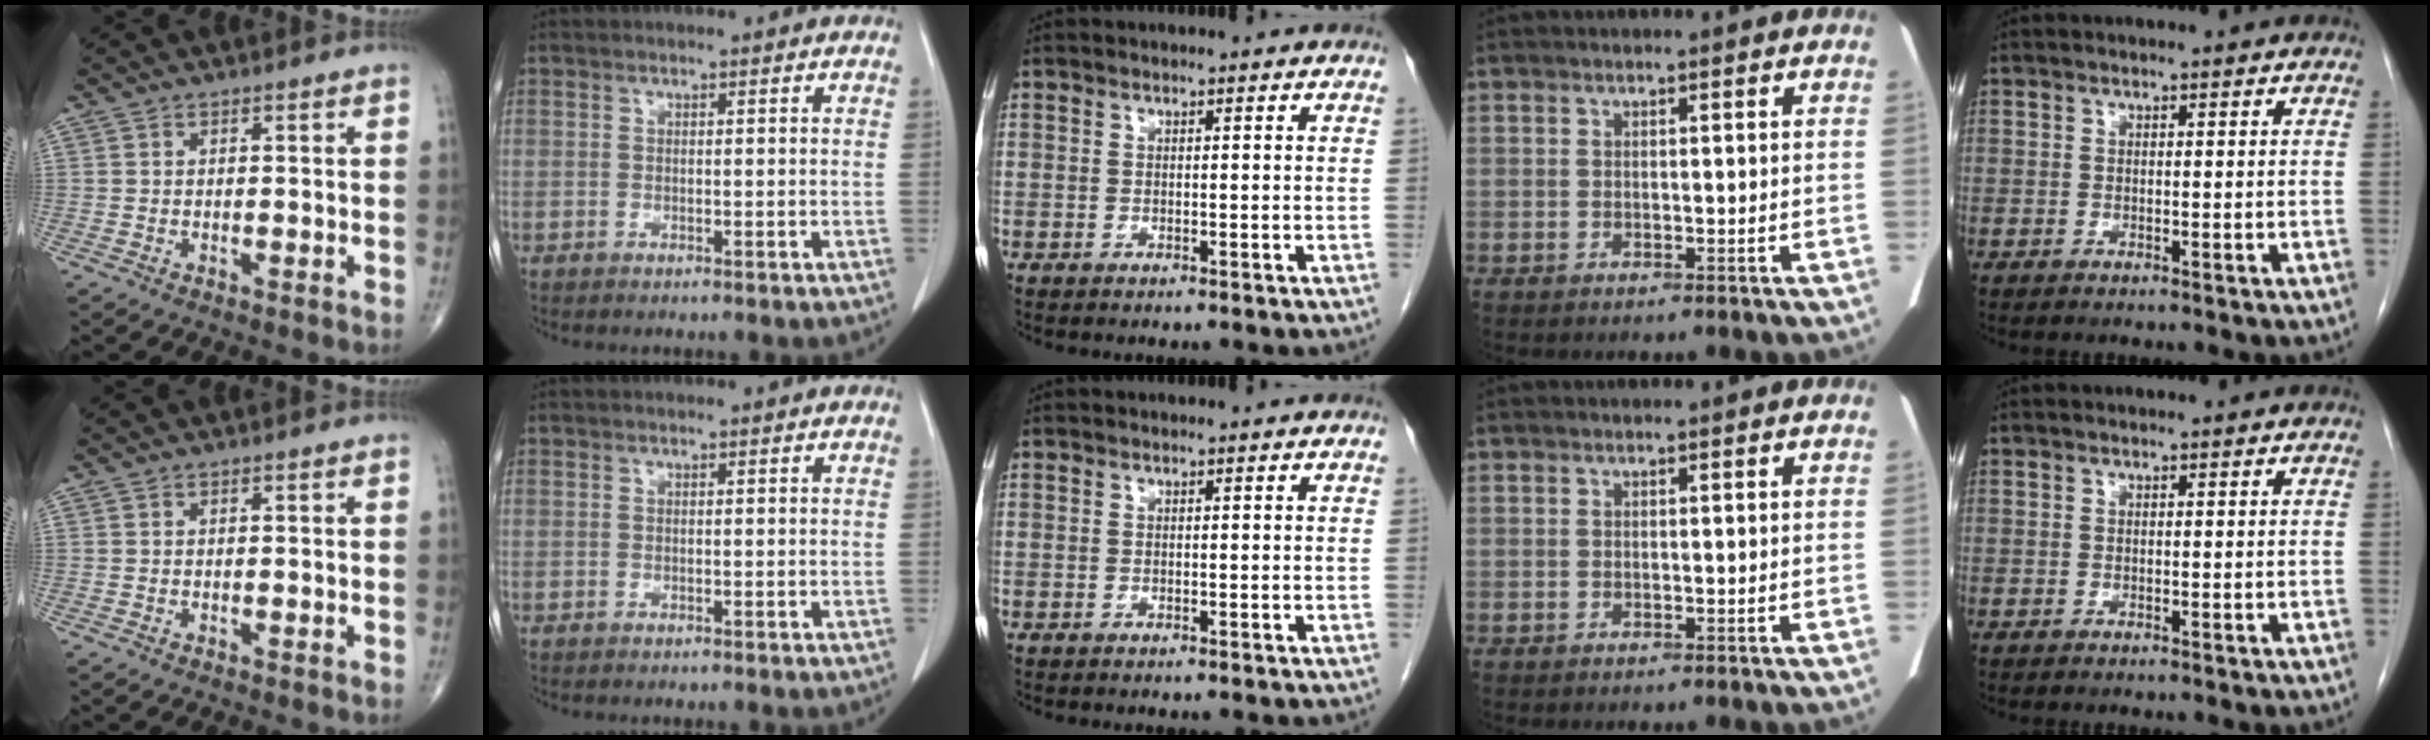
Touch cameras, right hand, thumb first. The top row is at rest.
{}